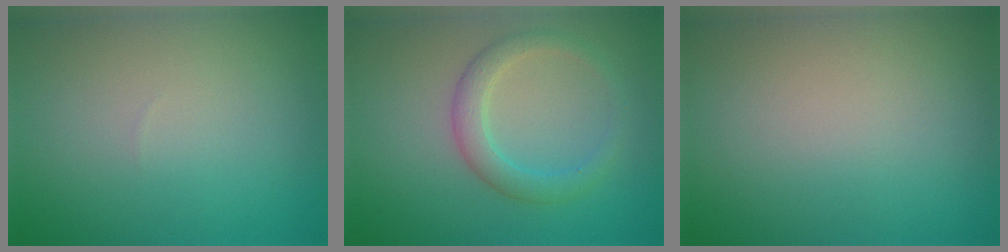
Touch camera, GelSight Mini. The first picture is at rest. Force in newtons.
{"total": 2.8, "press": 2.8, "slide": 0.2}
{"total": 0.0}